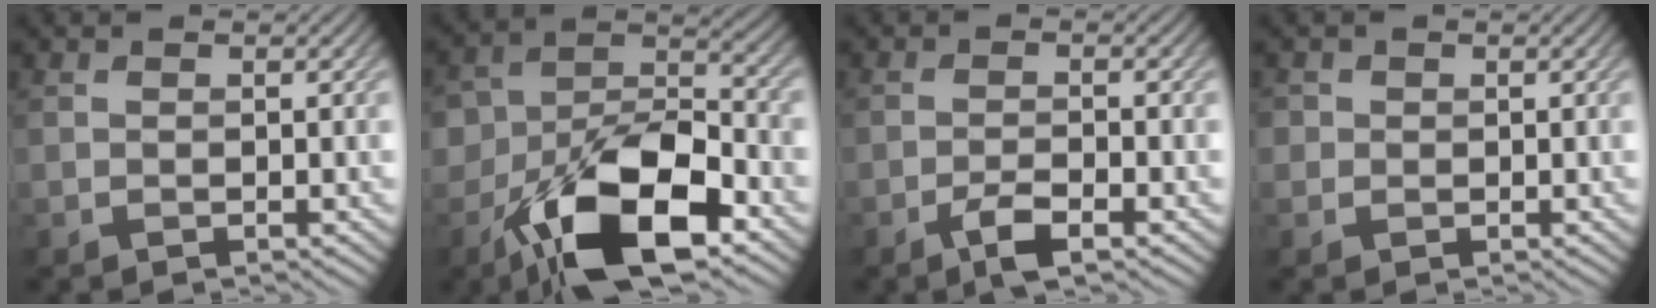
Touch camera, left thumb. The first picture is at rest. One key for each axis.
{"total": 14.3, "fx": -7.3, "fy": 7.3, "fz": 9.8, "tx": -0.177, "ty": -0.020, "tz": -0.134}
{"total": 3.3, "fx": -2.0, "fy": 0.6, "fz": 2.5, "tx": -0.052, "ty": 0.004, "tz": -0.042}
{"total": 1.4, "fx": 0.3, "fy": 1.3, "fz": 0.2, "tx": 0.000, "ty": -0.001, "tz": 0.000}